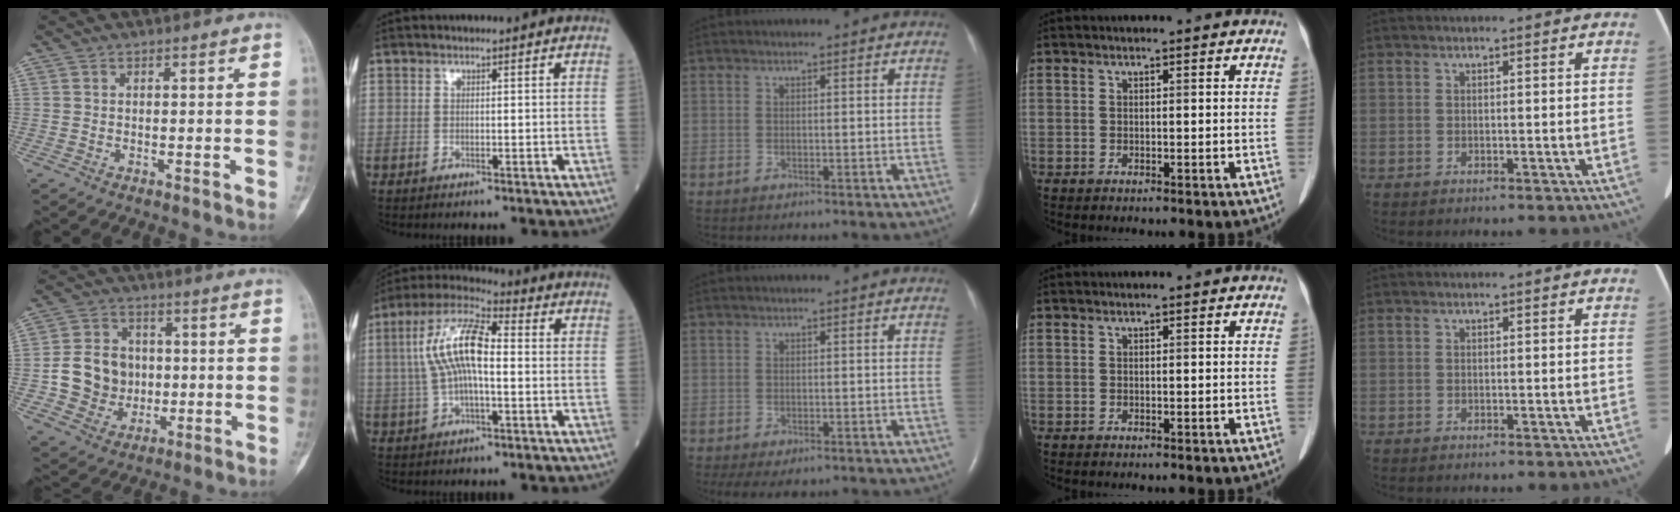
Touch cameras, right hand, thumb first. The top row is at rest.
{"thumb": {"total": 11.8, "force": [-0.6, 10.4, 5.4], "torque": [-0.062, 0.014, -0.008]}, "index": {"total": 11.3, "force": [0.7, 3.4, 10.8], "torque": [-0.224, 0.026, 0.009]}, "middle": {"total": 3.9, "force": [-2.7, 1.7, 2.3], "torque": [-0.038, -0.011, -0.040]}}